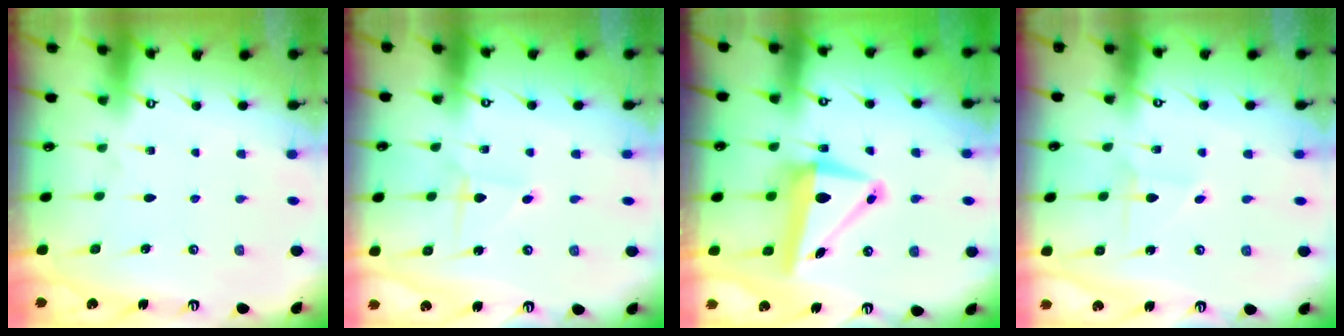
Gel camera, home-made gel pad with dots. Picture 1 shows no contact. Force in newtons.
{"total": 2.2, "press": 2.2, "slide": 0.2}
{"total": 8.9, "press": 8.7, "slide": 1.6}
{"total": 2.0, "press": 2.0, "slide": 0.2}